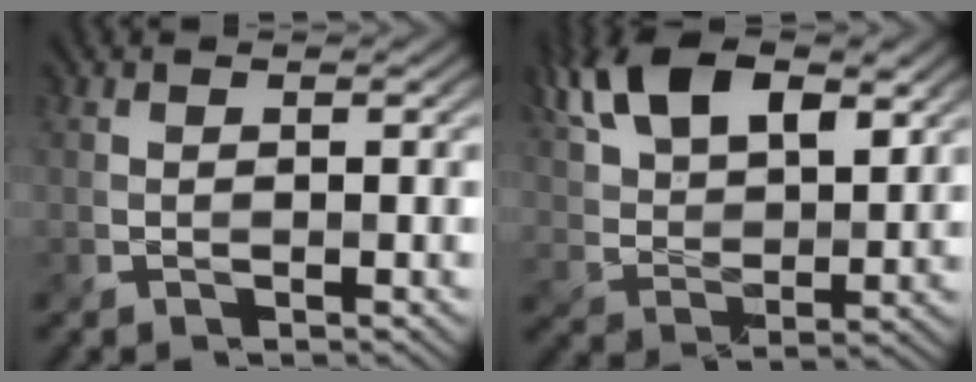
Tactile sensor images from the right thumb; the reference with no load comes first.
{"total": 12.1, "force": [5.9, 6.5, 8.3], "torque": [-0.183, 0.011, 0.110]}